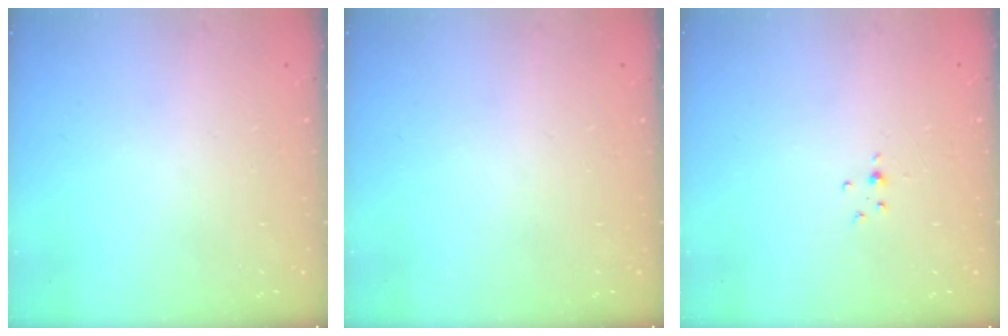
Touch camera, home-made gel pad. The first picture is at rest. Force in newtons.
{"total": 0.0}
{"total": 3.2, "press": 3.0, "slide": 1.1}